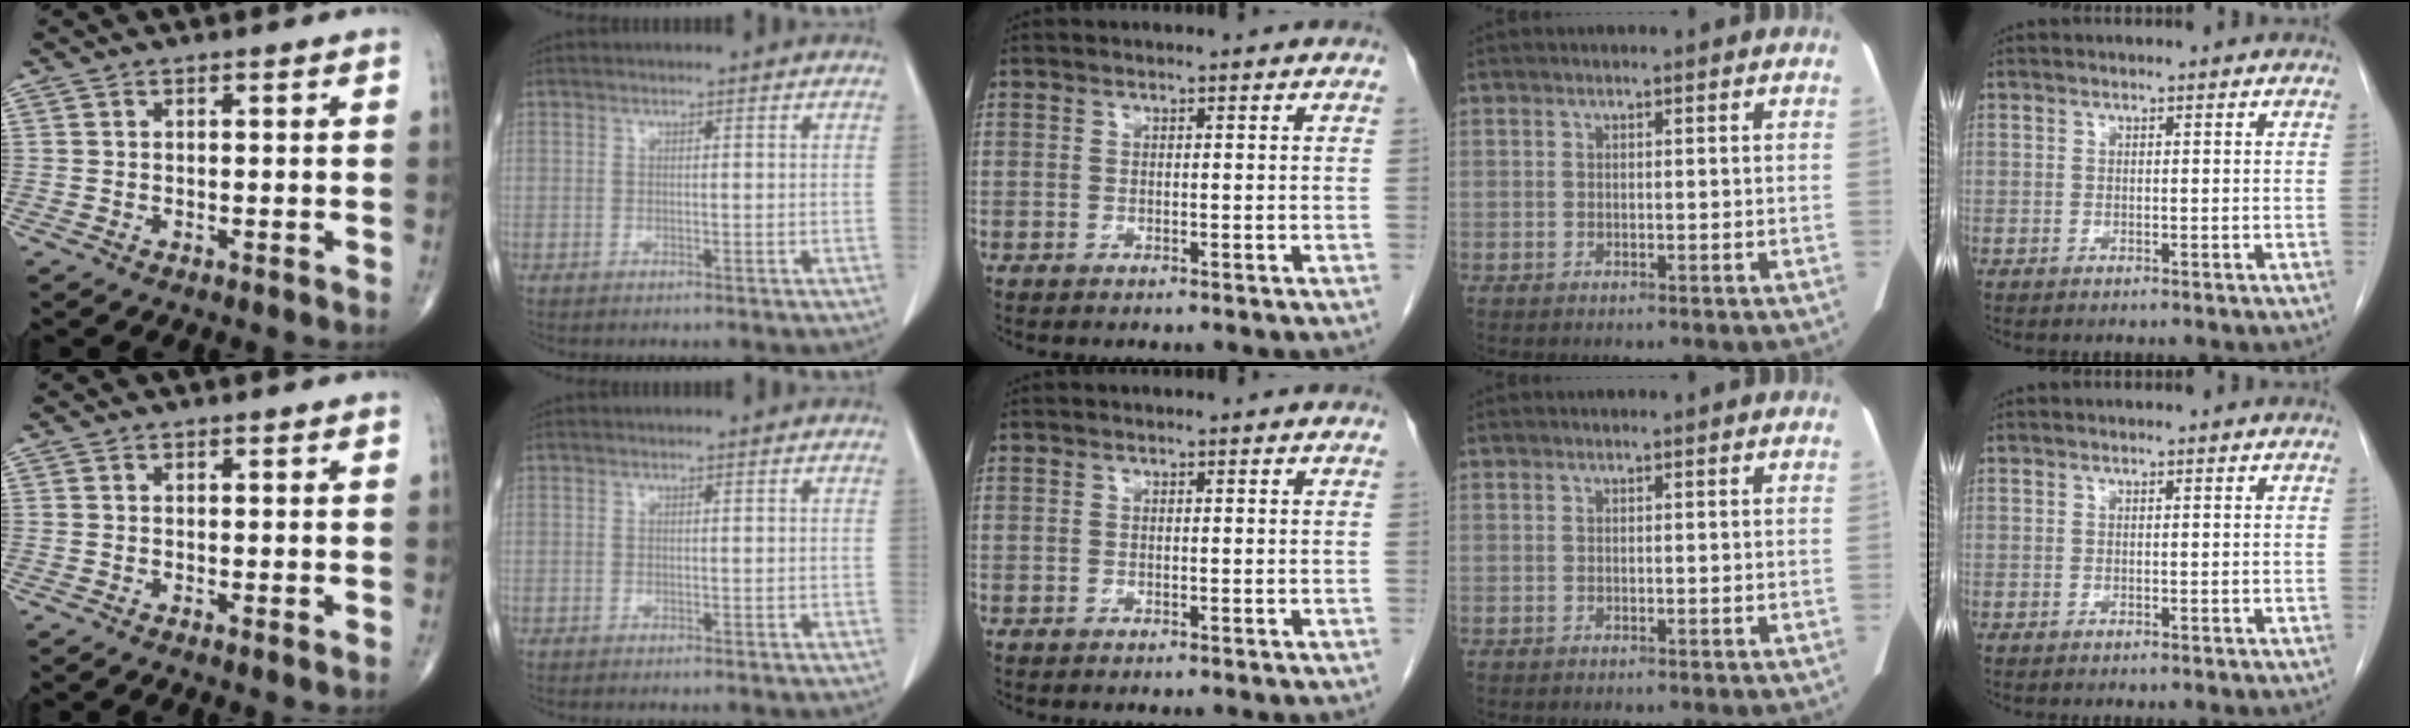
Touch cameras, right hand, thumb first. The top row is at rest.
{"thumb": {"total": 0.6, "force": [0.0, 0.1, 0.6], "torque": [-0.015, -0.004, -0.002]}}